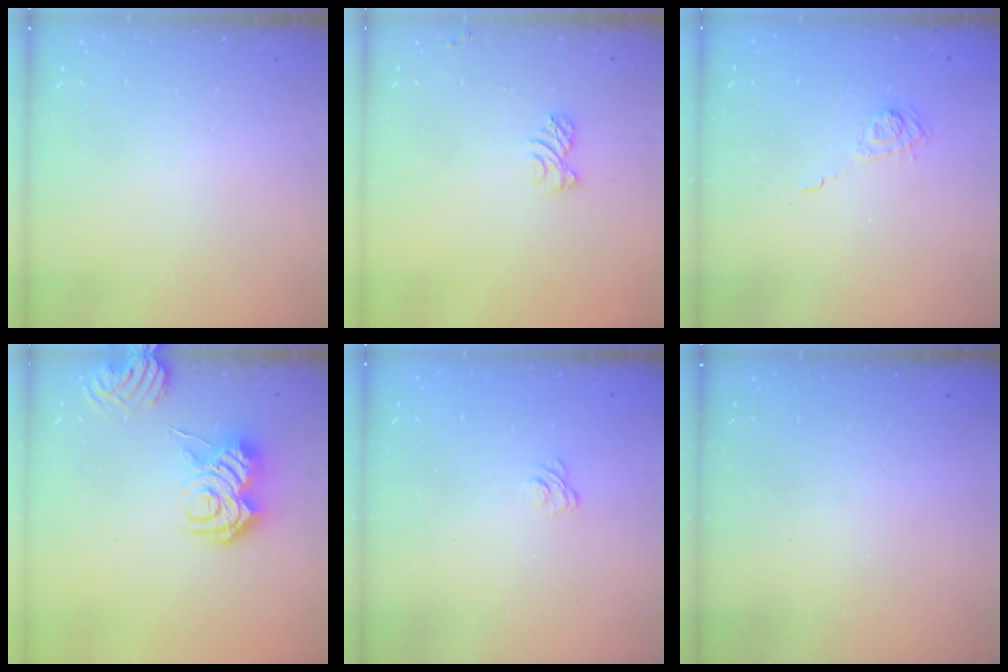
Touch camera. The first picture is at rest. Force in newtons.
{"total": 4.6, "press": 4.6, "slide": 0.3}
{"total": 5.7, "press": 5.5, "slide": 1.6}
{"total": 10.1, "press": 10.1, "slide": 1.0}
{"total": 2.1, "press": 1.8, "slide": 1.1}
{"total": 2.3, "press": 2.2, "slide": 0.8}